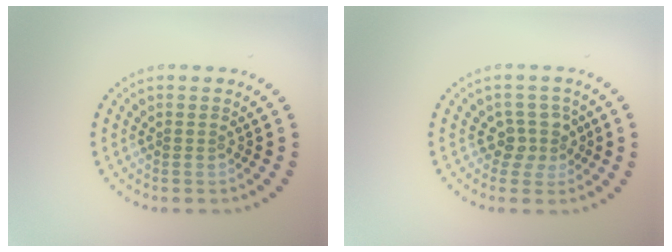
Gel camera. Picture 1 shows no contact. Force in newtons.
{"total": 2.3, "press": 1.9, "slide": 1.3}